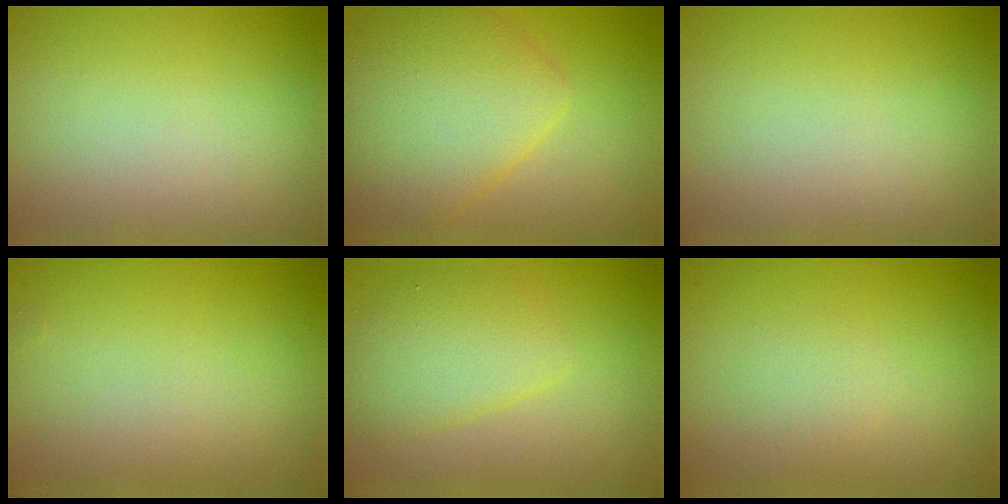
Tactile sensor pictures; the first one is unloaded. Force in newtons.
{"total": 7.0, "press": 7.0, "slide": 0.2}
{"total": 0.0}
{"total": 0.0}
{"total": 3.7, "press": 3.7, "slide": 0.1}
{"total": 1.1, "press": 1.1, "slide": 0.0}